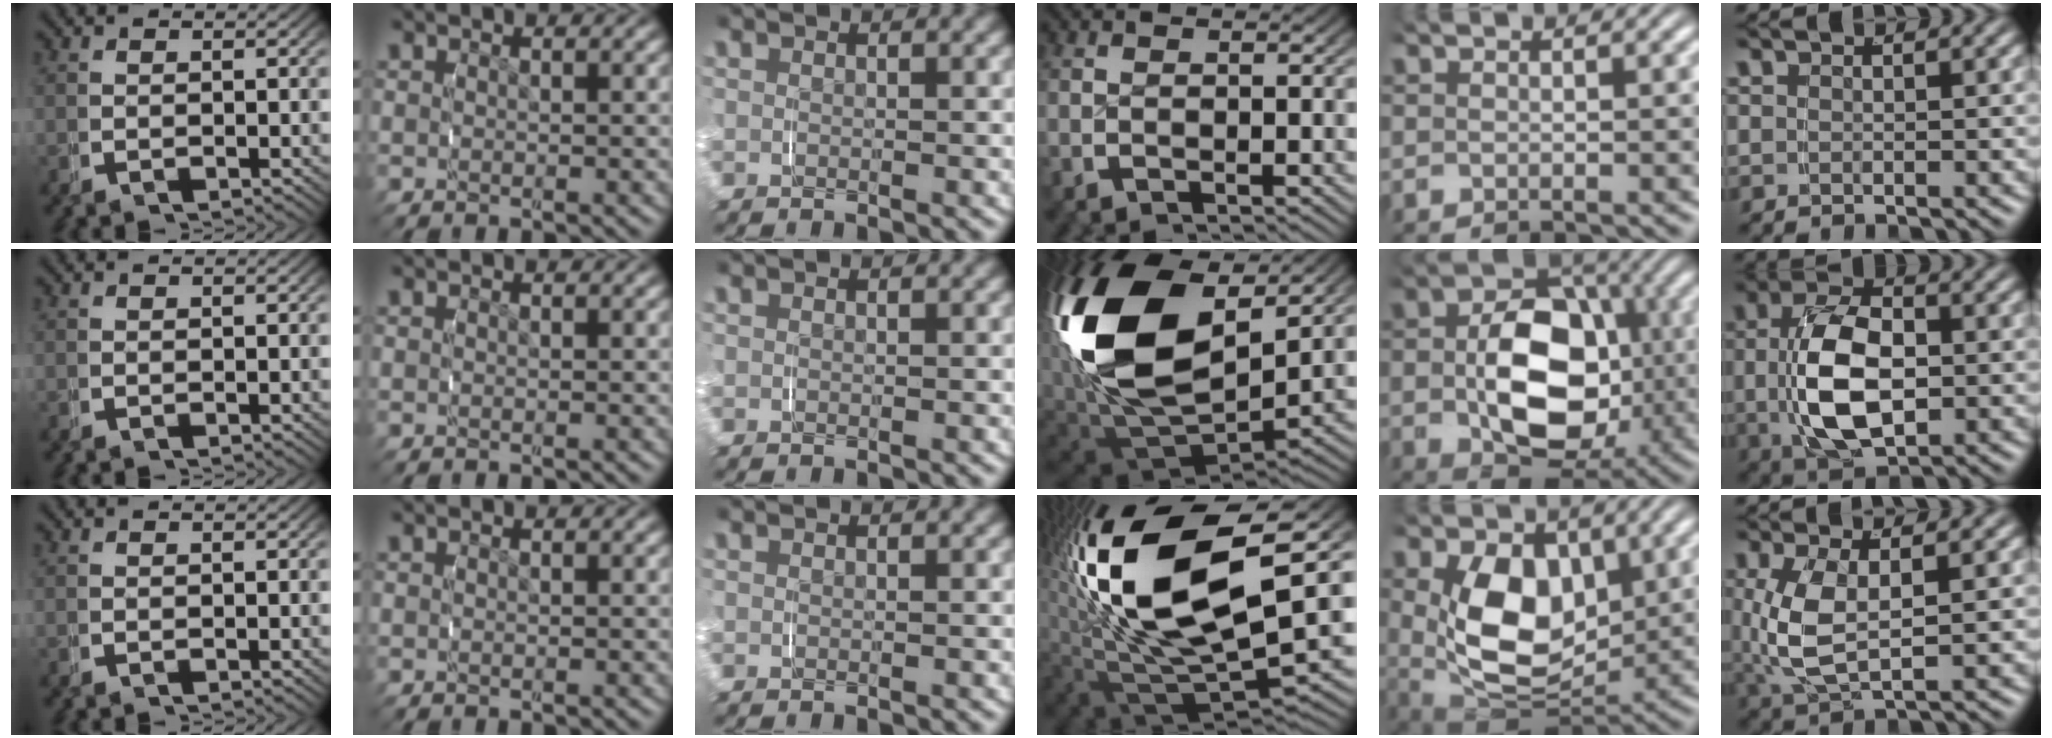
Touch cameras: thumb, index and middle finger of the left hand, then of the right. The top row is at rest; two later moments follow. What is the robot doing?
{"motion": "grasp_and_lifting", "object": "knife"}